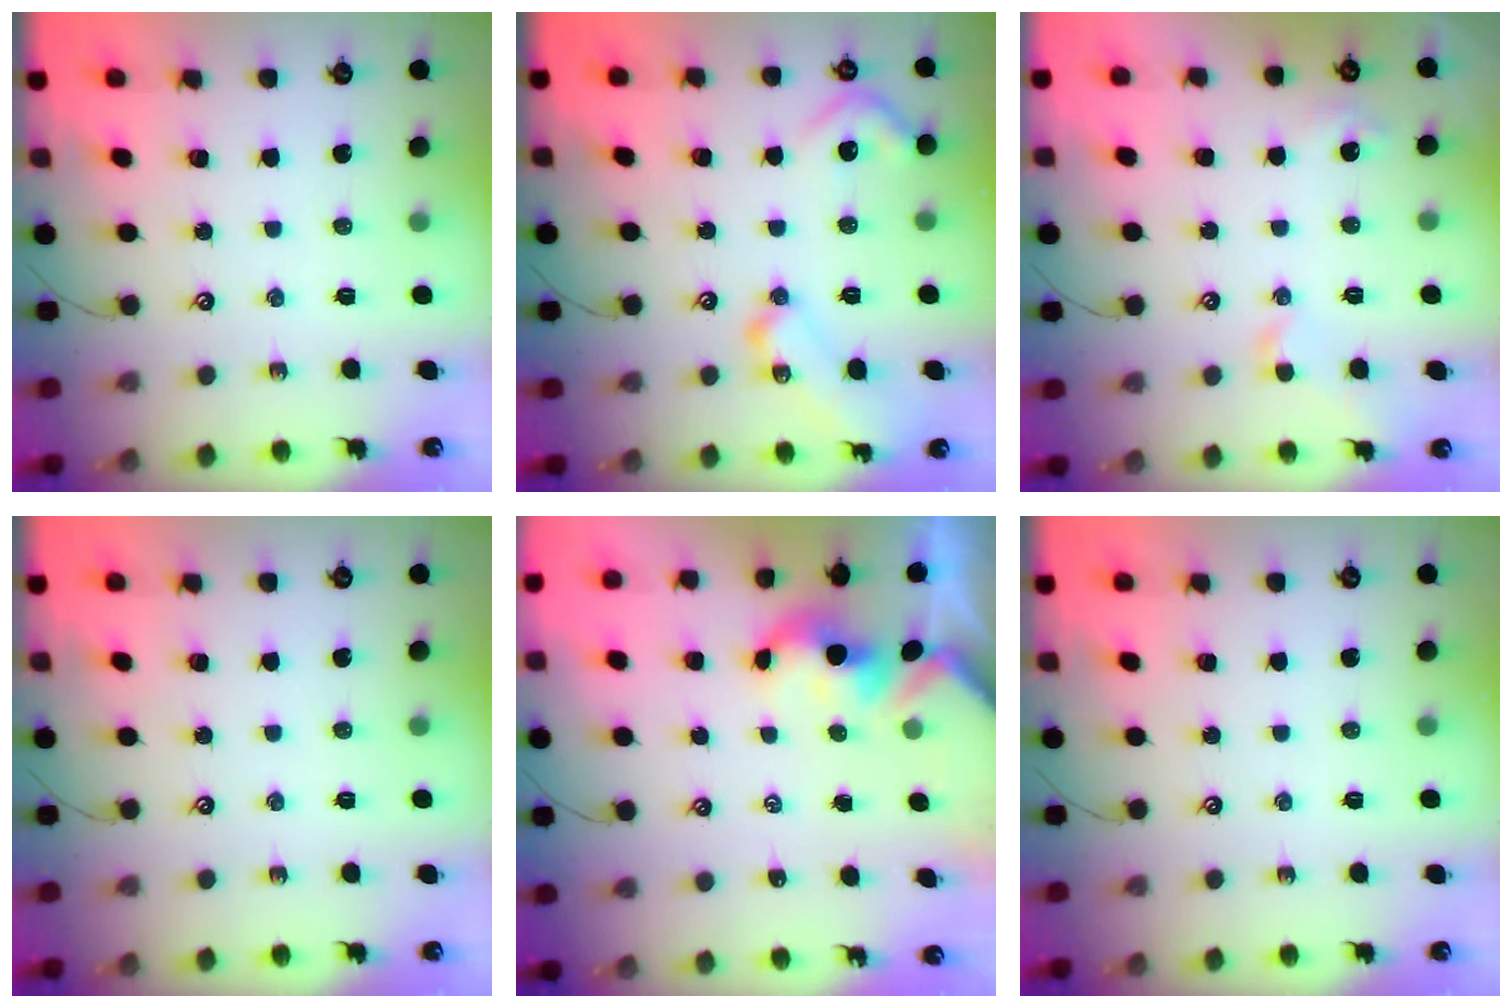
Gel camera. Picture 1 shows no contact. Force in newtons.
{"total": 17.2, "press": 17.2, "slide": 0.5}
{"total": 2.7, "press": 2.6, "slide": 0.6}
{"total": 0.0}
{"total": 1.7, "press": 1.7, "slide": 0.2}
{"total": 0.0}